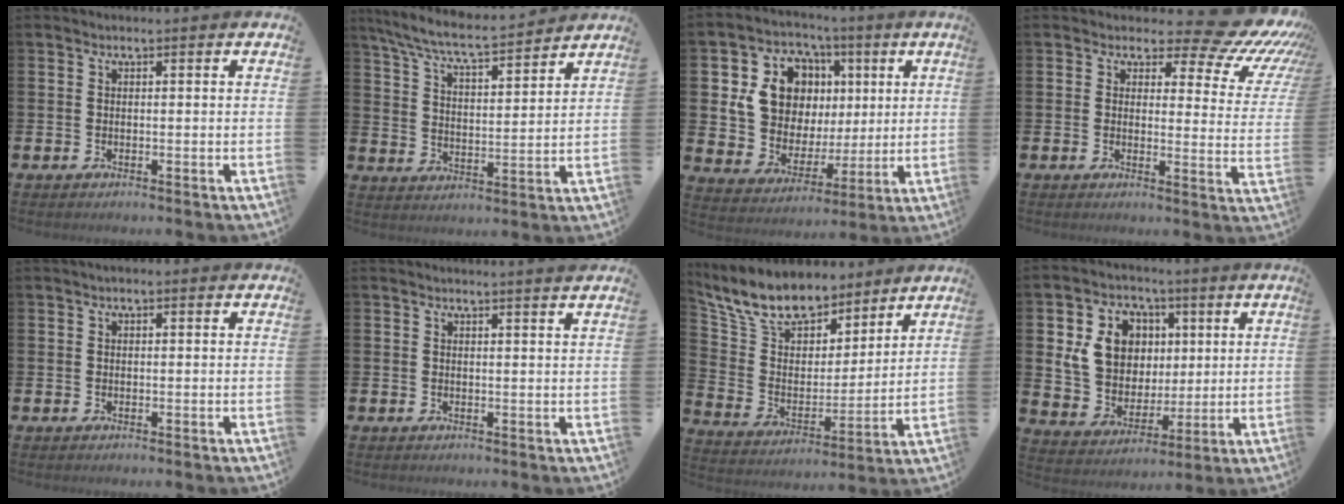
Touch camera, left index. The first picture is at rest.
{"total": 7.3, "force": [6.9, 0.5, 2.4], "torque": [-0.074, -0.047, 0.119]}
{"total": 10.9, "force": [4.2, 8.8, 4.8], "torque": [-0.146, -0.010, 0.079]}
{"total": 6.9, "force": [5.4, 2.7, 3.4], "torque": [-0.041, -0.051, 0.082]}
{"total": 0.8, "force": [0.4, 0.5, 0.4], "torque": [-0.006, 0.006, 0.005]}
{"total": 1.3, "force": [1.2, -0.5, 0.2], "torque": [0.008, -0.011, 0.021]}
{"total": 11.1, "force": [9.8, 4.5, 2.6], "torque": [-0.115, -0.055, 0.182]}
{"total": 9.7, "force": [4.0, 7.9, 3.9], "torque": [-0.109, 0.009, 0.077]}